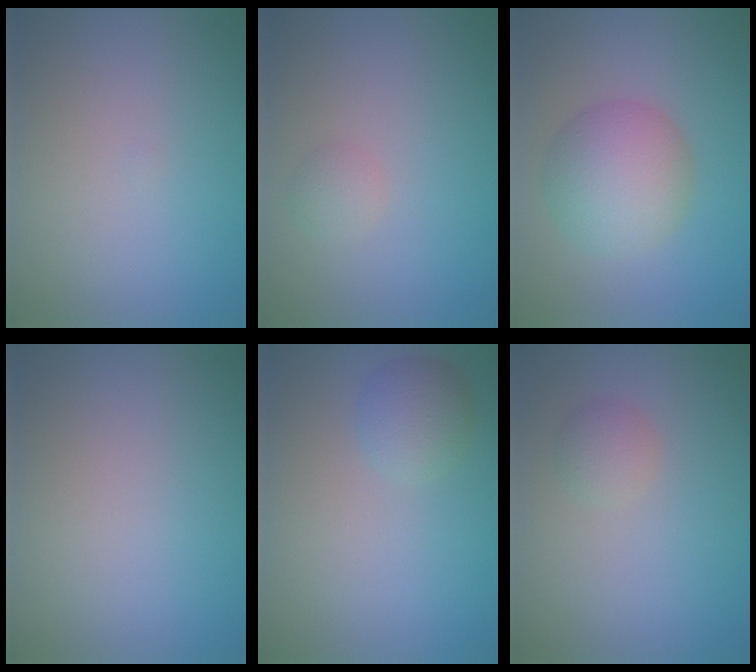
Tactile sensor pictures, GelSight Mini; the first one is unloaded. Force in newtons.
{"total": 1.1, "press": 1.1, "slide": 0.1}
{"total": 5.6, "press": 5.6, "slide": 0.1}
{"total": 0.0}
{"total": 2.2, "press": 2.2, "slide": 0.1}
{"total": 1.4, "press": 1.4, "slide": 0.1}